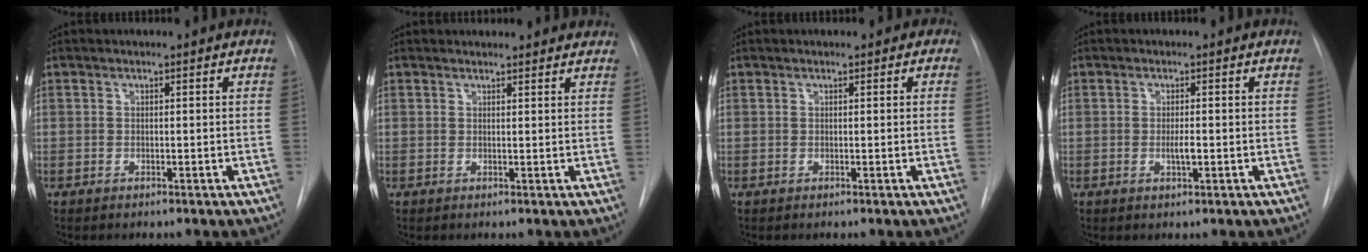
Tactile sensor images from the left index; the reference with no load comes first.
{"total": 8.0, "force": [7.6, 2.1, 1.5], "torque": [0.000, 0.021, 0.072]}
{"total": 0.9, "force": [0.6, 0.7, 0.2], "torque": [0.009, 0.004, 0.002]}
{"total": 1.7, "force": [-0.3, 0.3, 1.6], "torque": [-0.031, -0.002, -0.004]}